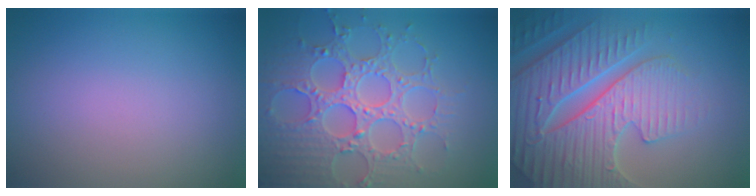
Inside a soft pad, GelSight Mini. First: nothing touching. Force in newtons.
{"total": 7.2, "press": 5.9, "slide": 4.1}
{"total": 7.6, "press": 7.4, "slide": 1.8}